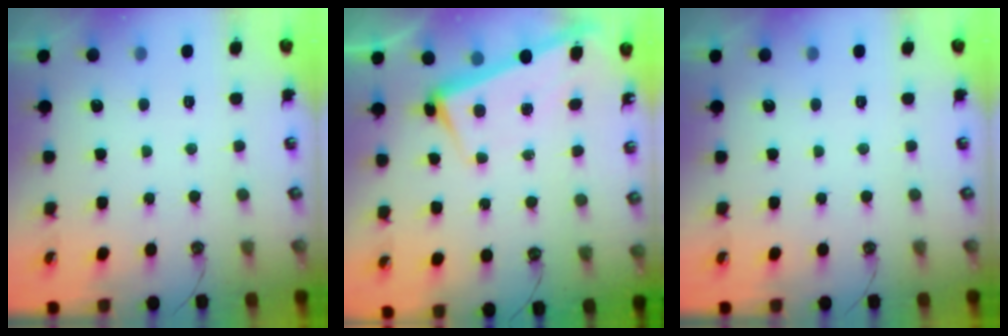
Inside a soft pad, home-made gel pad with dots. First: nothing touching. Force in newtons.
{"total": 2.4, "press": 2.3, "slide": 0.7}
{"total": 0.0}